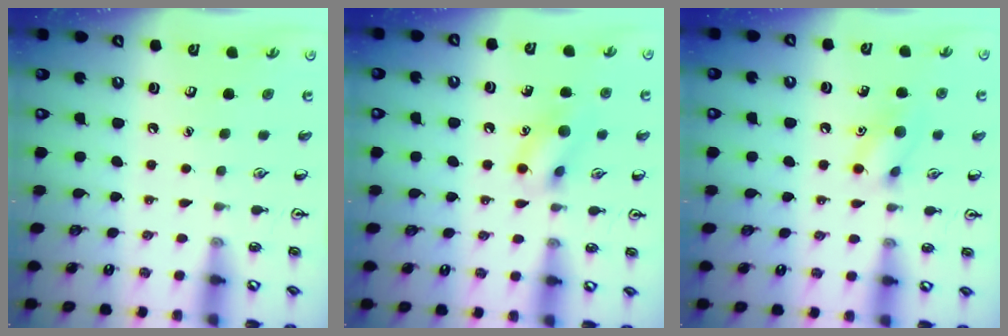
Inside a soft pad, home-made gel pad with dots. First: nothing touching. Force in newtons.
{"total": 10.9, "press": 10.8, "slide": 1.0}
{"total": 9.1, "press": 8.9, "slide": 1.5}